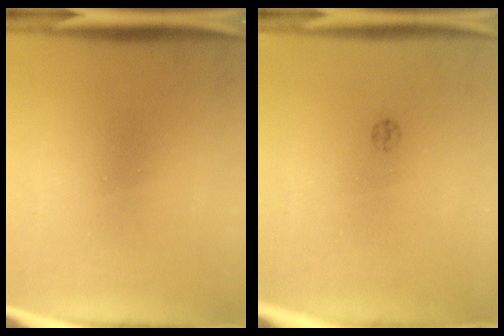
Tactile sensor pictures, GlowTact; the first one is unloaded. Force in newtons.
{"total": 1.0}